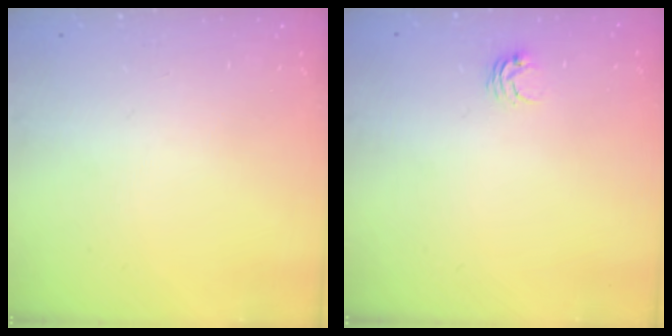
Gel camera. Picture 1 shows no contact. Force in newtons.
{"total": 3.4, "press": 3.4, "slide": 0.2}